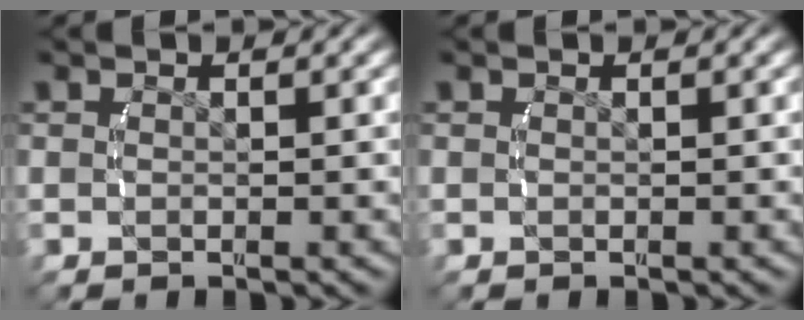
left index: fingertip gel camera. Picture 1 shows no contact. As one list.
[{"total": 0.0}]